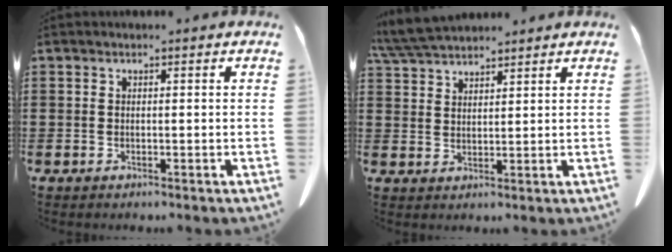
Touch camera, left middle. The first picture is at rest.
{"total": 5.7, "force": [5.2, 1.0, 2.0], "torque": [-0.056, -0.011, 0.099]}